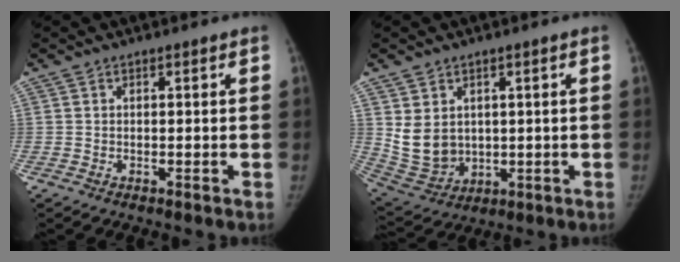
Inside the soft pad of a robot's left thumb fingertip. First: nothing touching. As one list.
[{"total": 9.1, "force": [1.9, 7.4, 5.0], "torque": [-0.075, -0.016, 0.066]}]